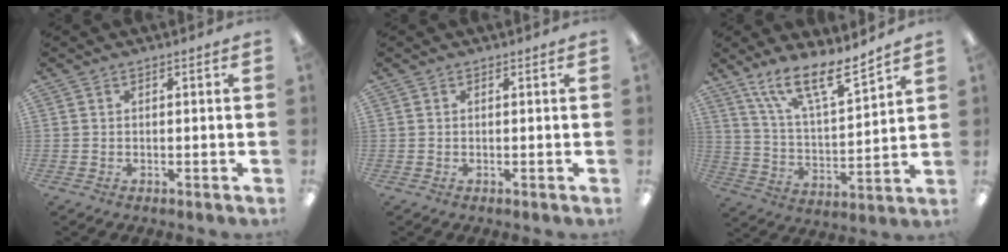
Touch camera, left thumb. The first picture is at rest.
{"total": 0.0}
{"total": 14.3, "force": [11.4, 3.4, 7.8], "torque": [-0.141, -0.069, 0.197]}